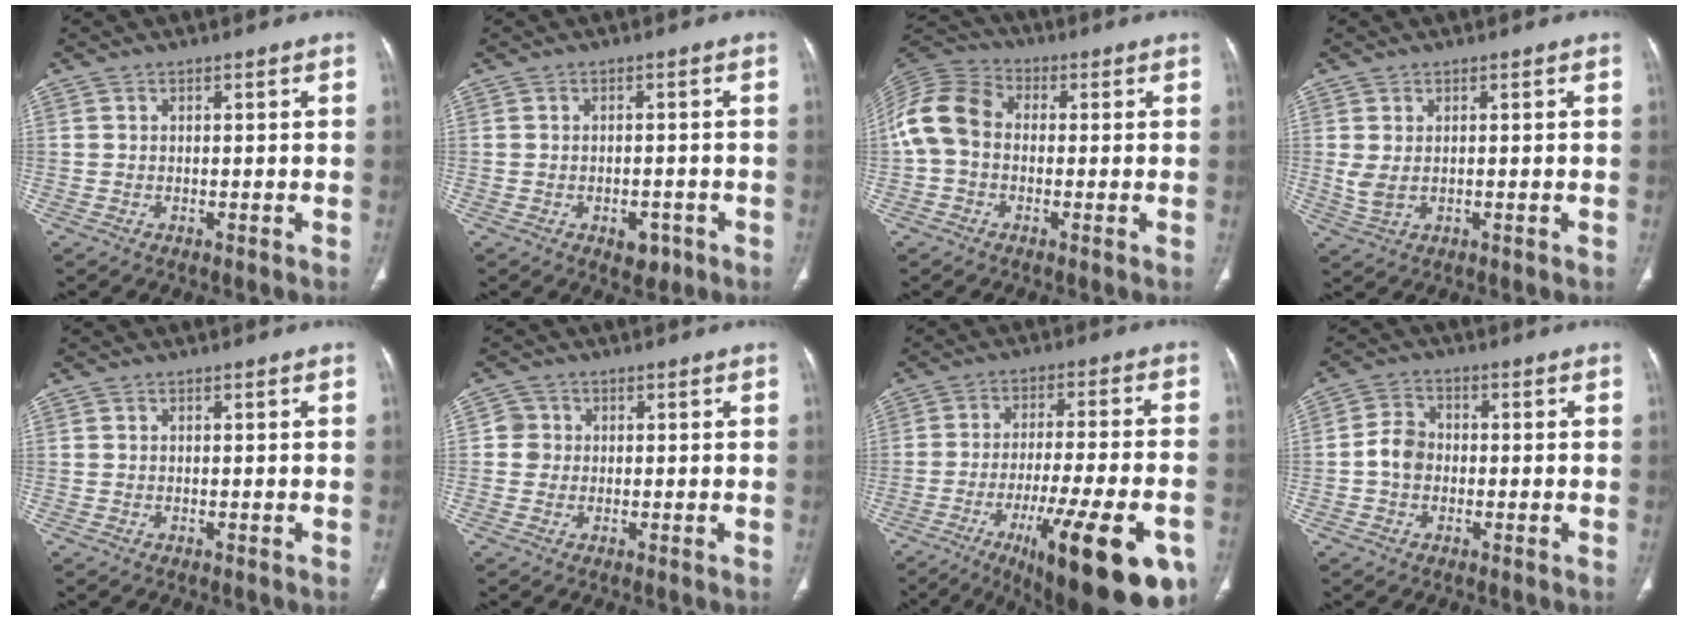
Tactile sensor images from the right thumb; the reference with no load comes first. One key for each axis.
{"total": 3.6, "fx": -1.7, "fy": 2.3, "fz": 2.2, "tx": -0.018, "ty": 0.006, "tz": -0.016}
{"total": 10.7, "fx": -0.4, "fy": 8.2, "fz": 6.9, "tx": -0.137, "ty": 0.033, "tz": -0.020}
{"total": 2.9, "fx": 0.3, "fy": 1.4, "fz": 2.5, "tx": -0.061, "ty": -0.003, "tz": 0.013}
{"total": 0.0}
{"total": 2.8, "fx": 0.1, "fy": 2.8, "fz": 0.4, "tx": 0.016, "ty": 0.007, "tz": -0.002}
{"total": 24.4, "fx": -11.5, "fy": 6.1, "fz": 20.7, "tx": -0.261, "ty": 0.031, "tz": -0.163}
{"total": 5.0, "fx": -0.8, "fy": 4.1, "fz": 2.8, "tx": -0.040, "ty": 0.015, "tz": -0.023}